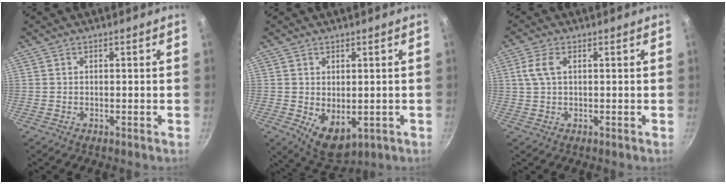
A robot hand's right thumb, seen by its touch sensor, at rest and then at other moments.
{"total": 7.8, "force": [-1.6, 4.6, 6.0], "torque": [-0.082, -0.011, -0.003]}
{"total": 3.9, "force": [1.0, 2.0, 3.2], "torque": [-0.086, 0.013, 0.019]}